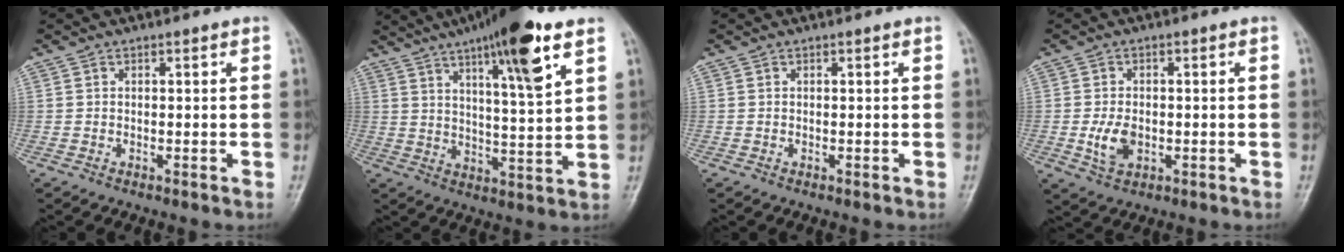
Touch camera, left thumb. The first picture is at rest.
{"total": 16.4, "force": [9.3, 2.8, 13.1], "torque": [-0.198, -0.035, 0.146]}
{"total": 0.0}
{"total": 4.7, "force": [-1.1, 3.2, 3.2], "torque": [-0.062, -0.002, -0.016]}